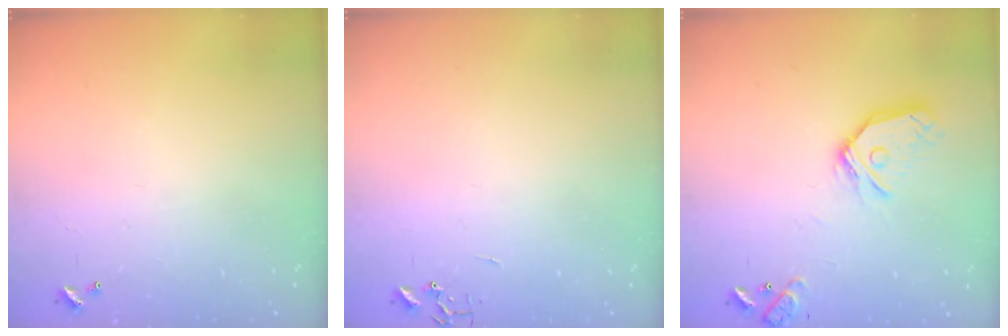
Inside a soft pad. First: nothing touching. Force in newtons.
{"total": 0.0}
{"total": 15.0, "press": 14.9, "slide": 2.2}